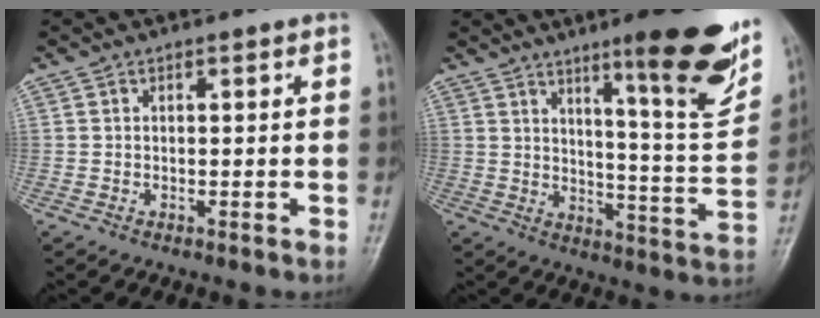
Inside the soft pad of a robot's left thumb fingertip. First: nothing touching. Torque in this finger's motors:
{"motor_torque": [0.72, 0.30, 1.45, -1.34, 0.29]}